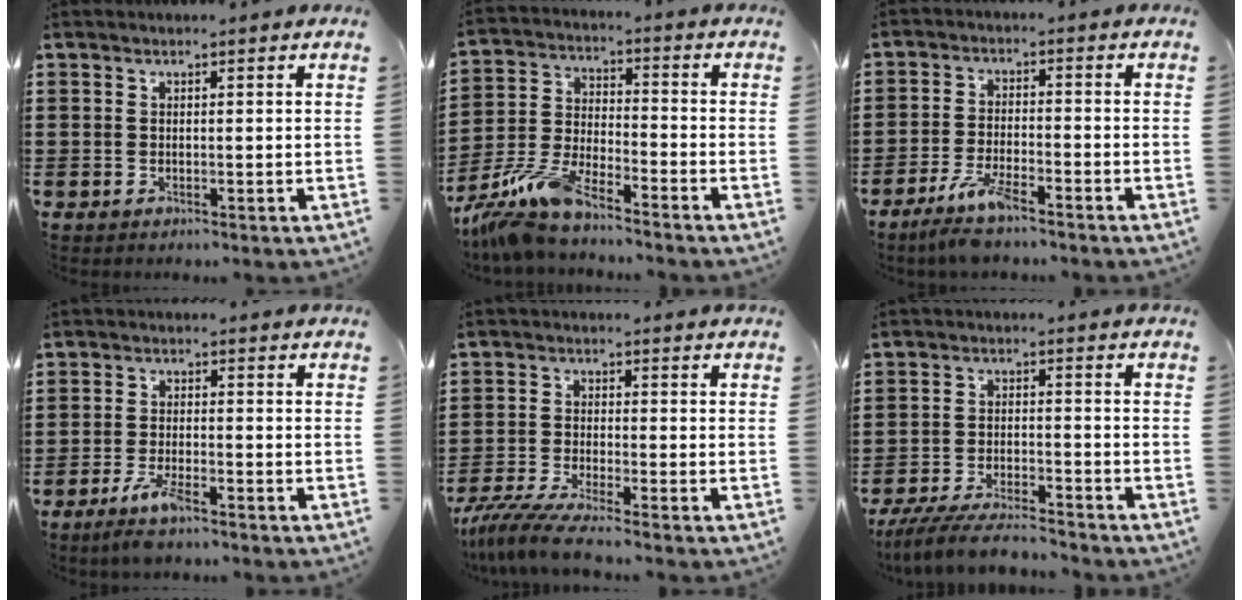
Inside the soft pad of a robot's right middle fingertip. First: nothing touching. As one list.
[{"total": 9.1, "force": [-8.0, 0.9, 4.1], "torque": [-0.104, -0.005, -0.162]}, {"total": 6.0, "force": [-4.5, 1.0, 3.7], "torque": [-0.086, -0.011, -0.088]}, {"total": 4.4, "force": [-3.2, 0.7, 3.0], "torque": [-0.075, -0.011, -0.065]}, {"total": 5.7, "force": [-5.2, -0.1, 2.5], "torque": [-0.069, -0.024, -0.103]}, {"total": 6.7, "force": [-6.2, 0.6, 2.3], "torque": [-0.051, -0.004, -0.120]}]